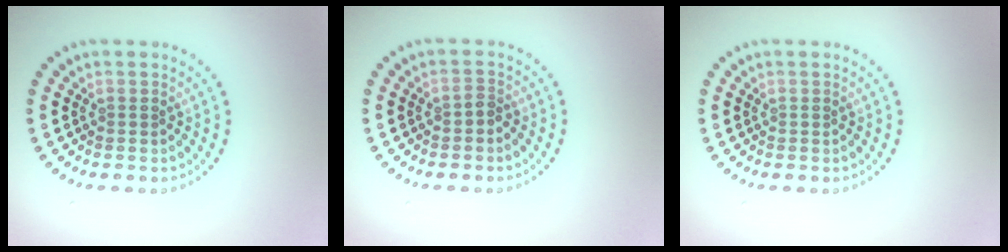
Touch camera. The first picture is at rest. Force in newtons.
{"total": 1.0, "press": 0.8, "slide": 0.6}
{"total": 0.0}